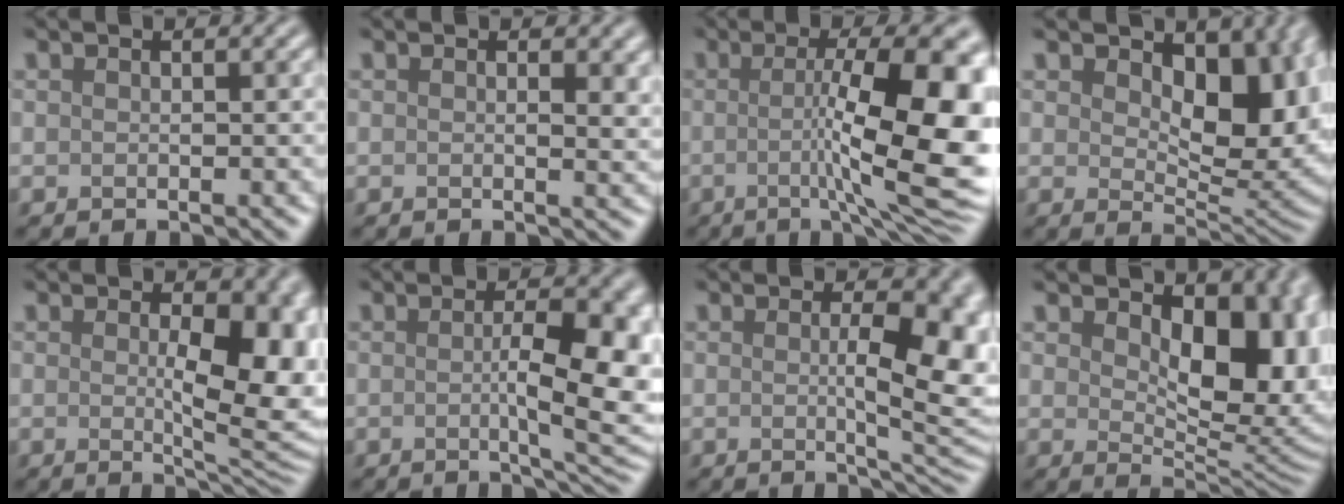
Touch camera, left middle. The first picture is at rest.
{"total": 2.0, "force": [0.5, 0.6, 1.8], "torque": [-0.020, -0.004, 0.006]}
{"total": 12.9, "force": [-0.4, 3.3, 12.5], "torque": [-0.161, -0.004, -0.009]}
{"total": 9.3, "force": [2.4, 5.4, 7.2], "torque": [-0.110, -0.017, 0.041]}
{"total": 8.3, "force": [0.3, 3.1, 7.7], "torque": [-0.098, -0.007, 0.012]}
{"total": 7.7, "force": [-0.3, 2.0, 7.4], "torque": [-0.098, -0.006, 0.000]}
{"total": 8.1, "force": [0.4, 2.5, 7.8], "torque": [-0.089, -0.002, 0.008]}
{"total": 9.9, "force": [2.4, 5.6, 7.8], "torque": [-0.110, -0.014, 0.041]}